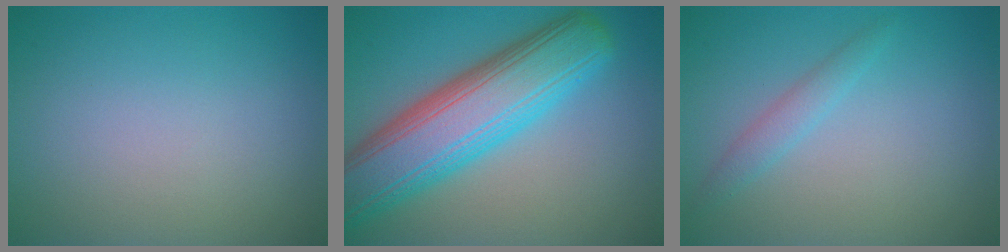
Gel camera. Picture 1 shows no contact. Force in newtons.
{"total": 10.4, "press": 10.4, "slide": 0.3}
{"total": 1.6, "press": 1.6, "slide": 0.1}